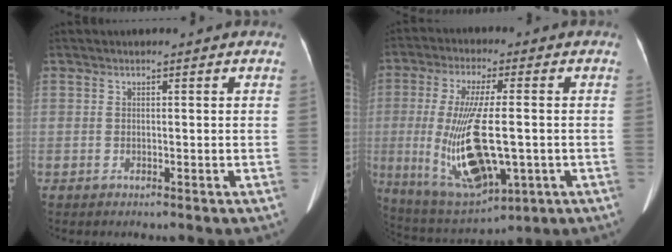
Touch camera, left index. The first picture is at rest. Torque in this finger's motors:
{"motor_torque": [1.89, -0.26, 0.39, 0.21]}